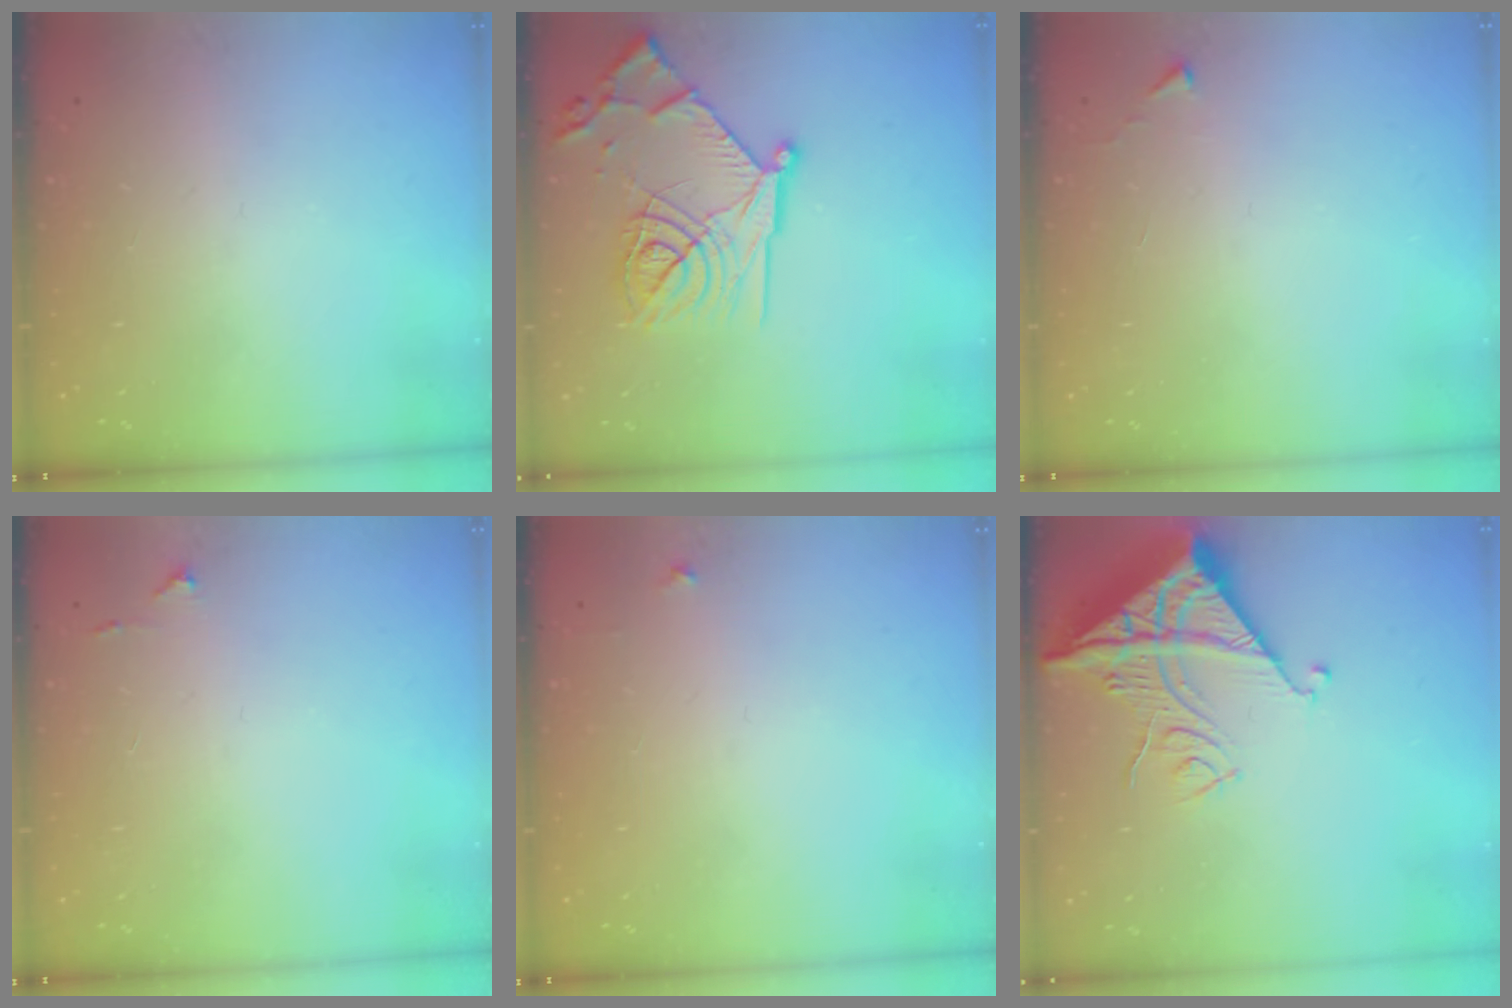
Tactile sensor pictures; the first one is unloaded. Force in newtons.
{"total": 21.2, "press": 21.2, "slide": 1.8}
{"total": 2.7, "press": 2.6, "slide": 0.4}
{"total": 4.3, "press": 4.2, "slide": 0.7}
{"total": 4.1, "press": 4.1, "slide": 0.6}
{"total": 17.1, "press": 17.0, "slide": 1.6}